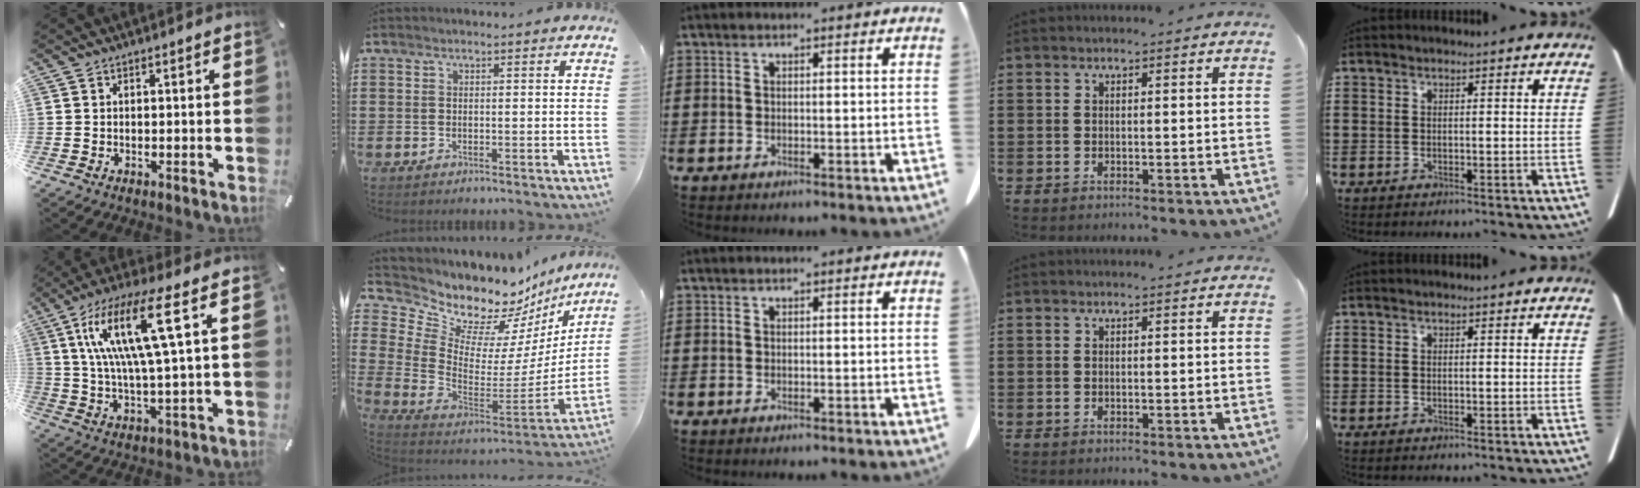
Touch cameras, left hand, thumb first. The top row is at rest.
{"thumb": {"total": 17.1, "force": [5.9, 3.1, 15.7], "torque": [-0.330, -0.004, 0.085]}, "index": {"total": 9.6, "force": [8.3, 4.5, 1.6], "torque": [-0.070, -0.080, 0.144]}}